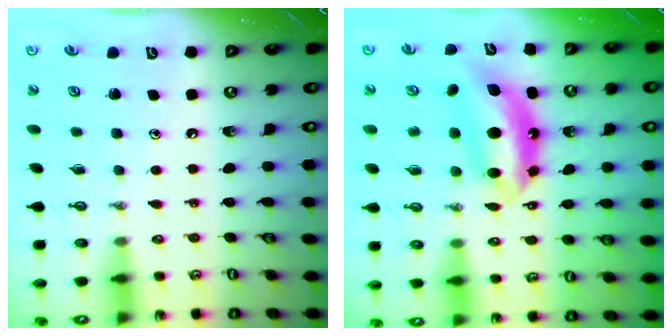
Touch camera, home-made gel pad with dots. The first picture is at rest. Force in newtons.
{"total": 7.5, "press": 7.5, "slide": 0.5}